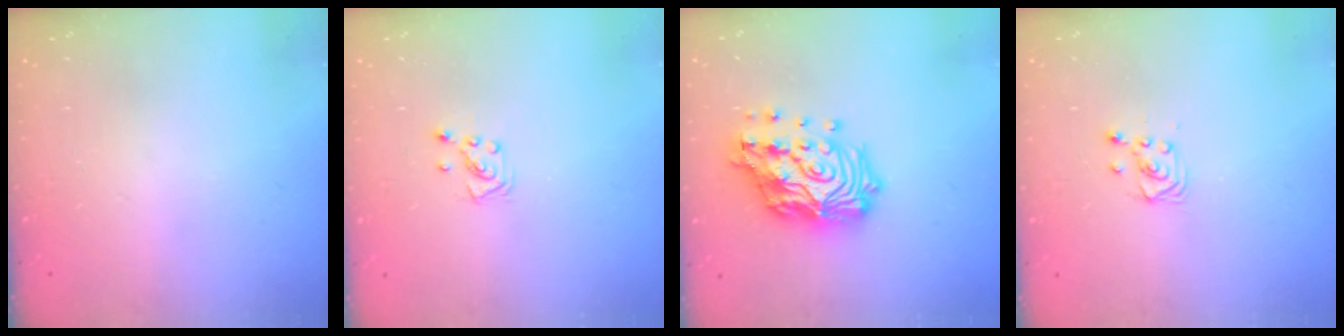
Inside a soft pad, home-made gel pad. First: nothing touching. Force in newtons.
{"total": 4.3, "press": 4.3, "slide": 0.4}
{"total": 20.6, "press": 20.5, "slide": 2.7}
{"total": 2.9, "press": 2.9, "slide": 0.4}